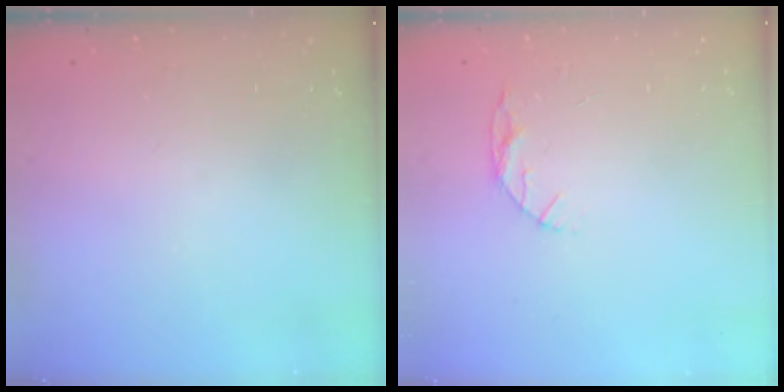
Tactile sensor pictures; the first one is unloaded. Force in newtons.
{"total": 5.1, "press": 5.1, "slide": 0.5}